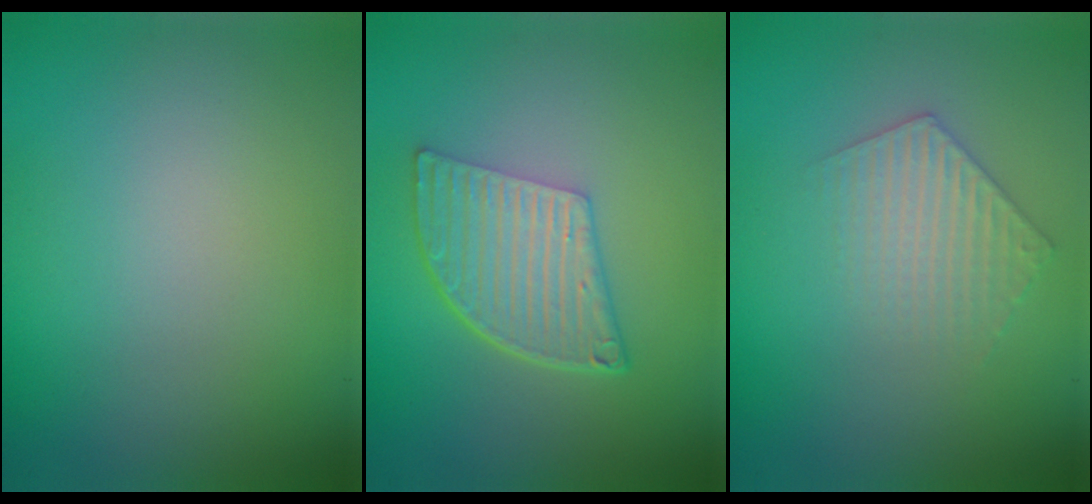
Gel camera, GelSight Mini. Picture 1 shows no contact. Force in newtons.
{"total": 6.3, "press": 4.3, "slide": 4.6}
{"total": 2.4, "press": 2.4, "slide": 0.3}